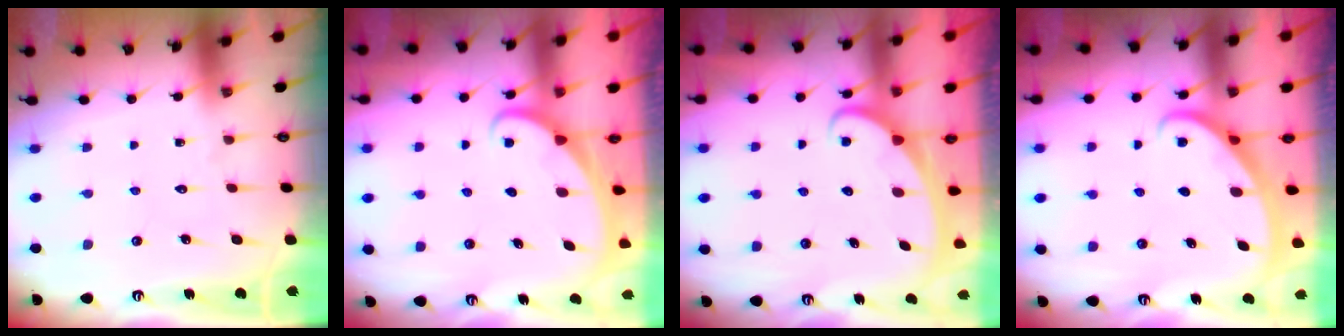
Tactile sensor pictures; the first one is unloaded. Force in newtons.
{"total": 1.9, "press": 1.9, "slide": 0.1}
{"total": 2.5, "press": 2.5, "slide": 0.3}
{"total": 2.5, "press": 2.5, "slide": 0.2}